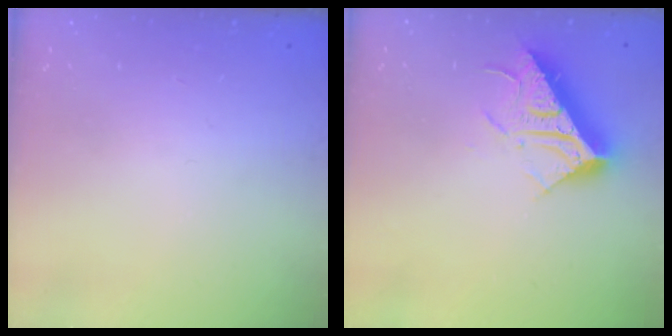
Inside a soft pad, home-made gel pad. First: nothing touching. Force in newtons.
{"total": 17.0, "press": 17.0, "slide": 0.3}